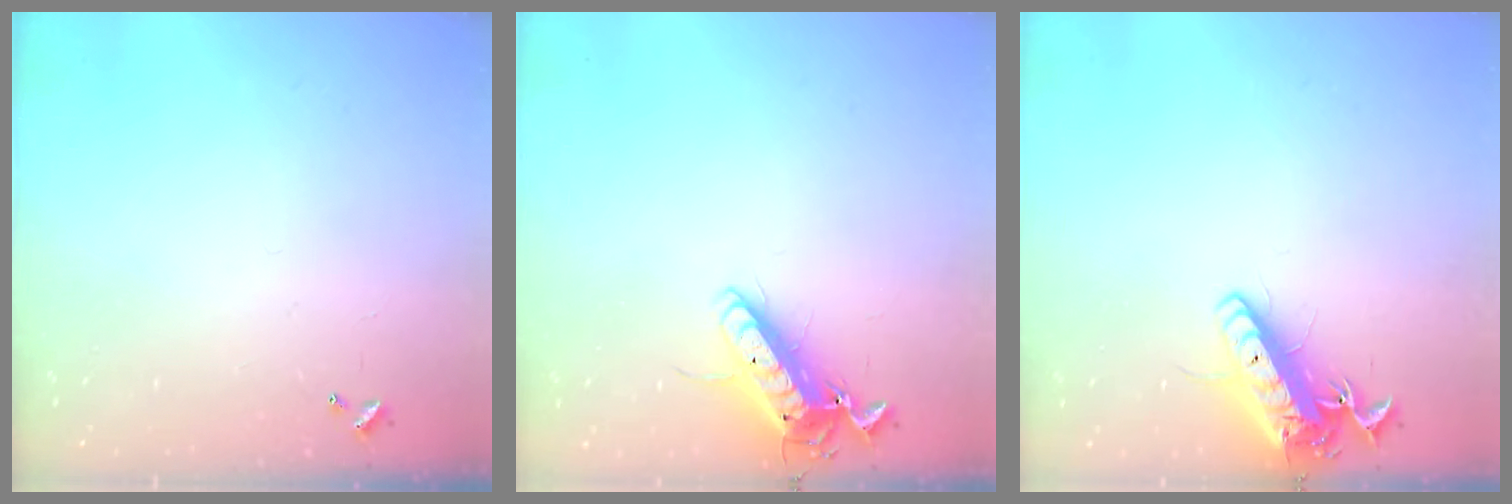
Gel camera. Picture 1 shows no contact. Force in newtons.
{"total": 13.6, "press": 13.4, "slide": 2.0}
{"total": 14.5, "press": 14.2, "slide": 2.8}